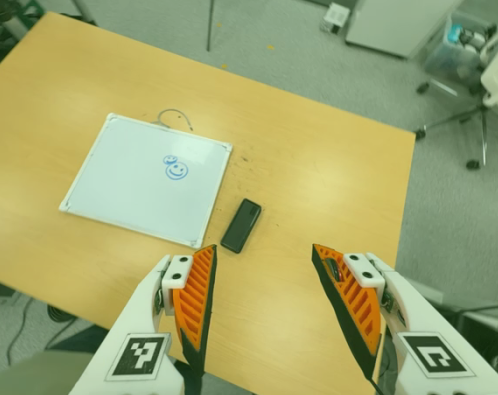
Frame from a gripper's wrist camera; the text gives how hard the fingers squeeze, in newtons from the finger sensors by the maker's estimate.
{"total": 0.0}